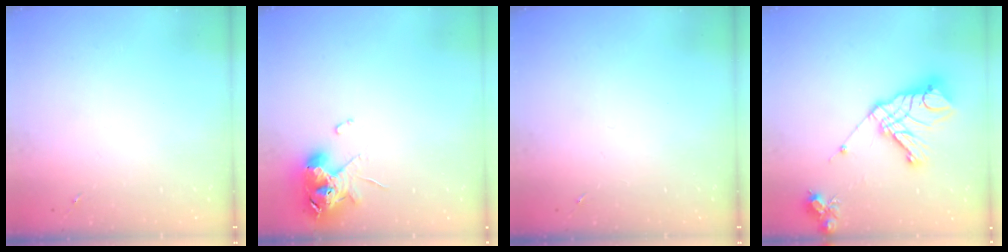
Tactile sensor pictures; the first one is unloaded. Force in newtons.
{"total": 10.8, "press": 10.7, "slide": 1.7}
{"total": 0.0}
{"total": 19.8, "press": 19.6, "slide": 2.6}